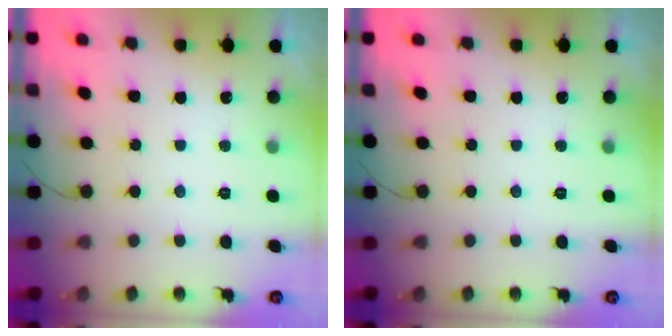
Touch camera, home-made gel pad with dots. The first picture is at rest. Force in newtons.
{"total": 0.0}